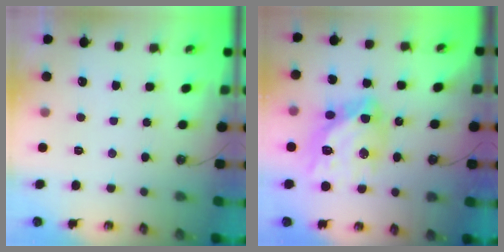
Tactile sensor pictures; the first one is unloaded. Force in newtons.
{"total": 16.5, "press": 16.5, "slide": 1.7}